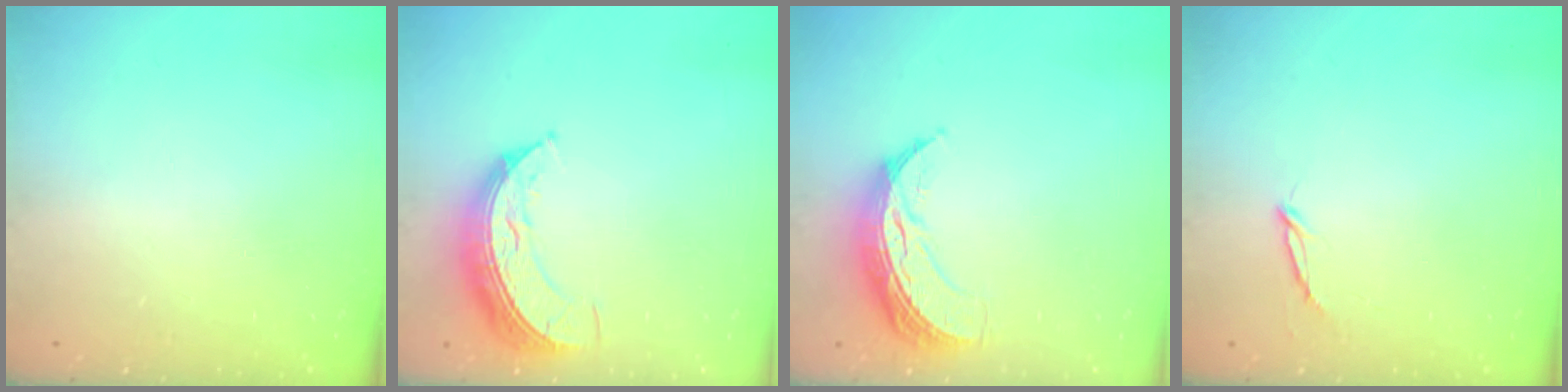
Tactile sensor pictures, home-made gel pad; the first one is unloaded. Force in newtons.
{"total": 8.7, "press": 8.7, "slide": 0.6}
{"total": 9.9, "press": 9.9, "slide": 0.6}
{"total": 2.8, "press": 2.8, "slide": 0.3}